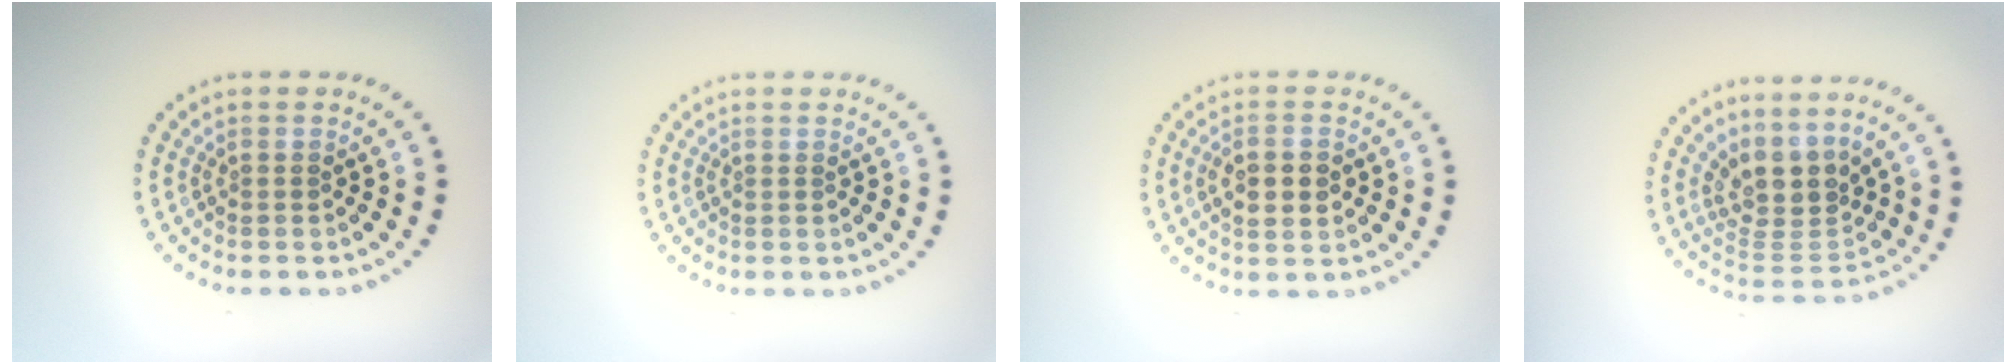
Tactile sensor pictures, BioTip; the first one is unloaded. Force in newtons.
{"total": 0.0}
{"total": 2.8, "press": 2.8, "slide": 0.2}
{"total": 4.1, "press": 3.4, "slide": 2.3}